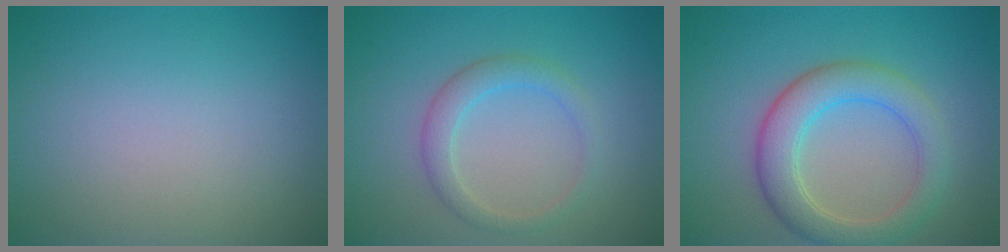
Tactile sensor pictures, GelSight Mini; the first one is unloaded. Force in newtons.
{"total": 2.4, "press": 2.4, "slide": 0.1}
{"total": 4.9, "press": 4.9, "slide": 0.0}